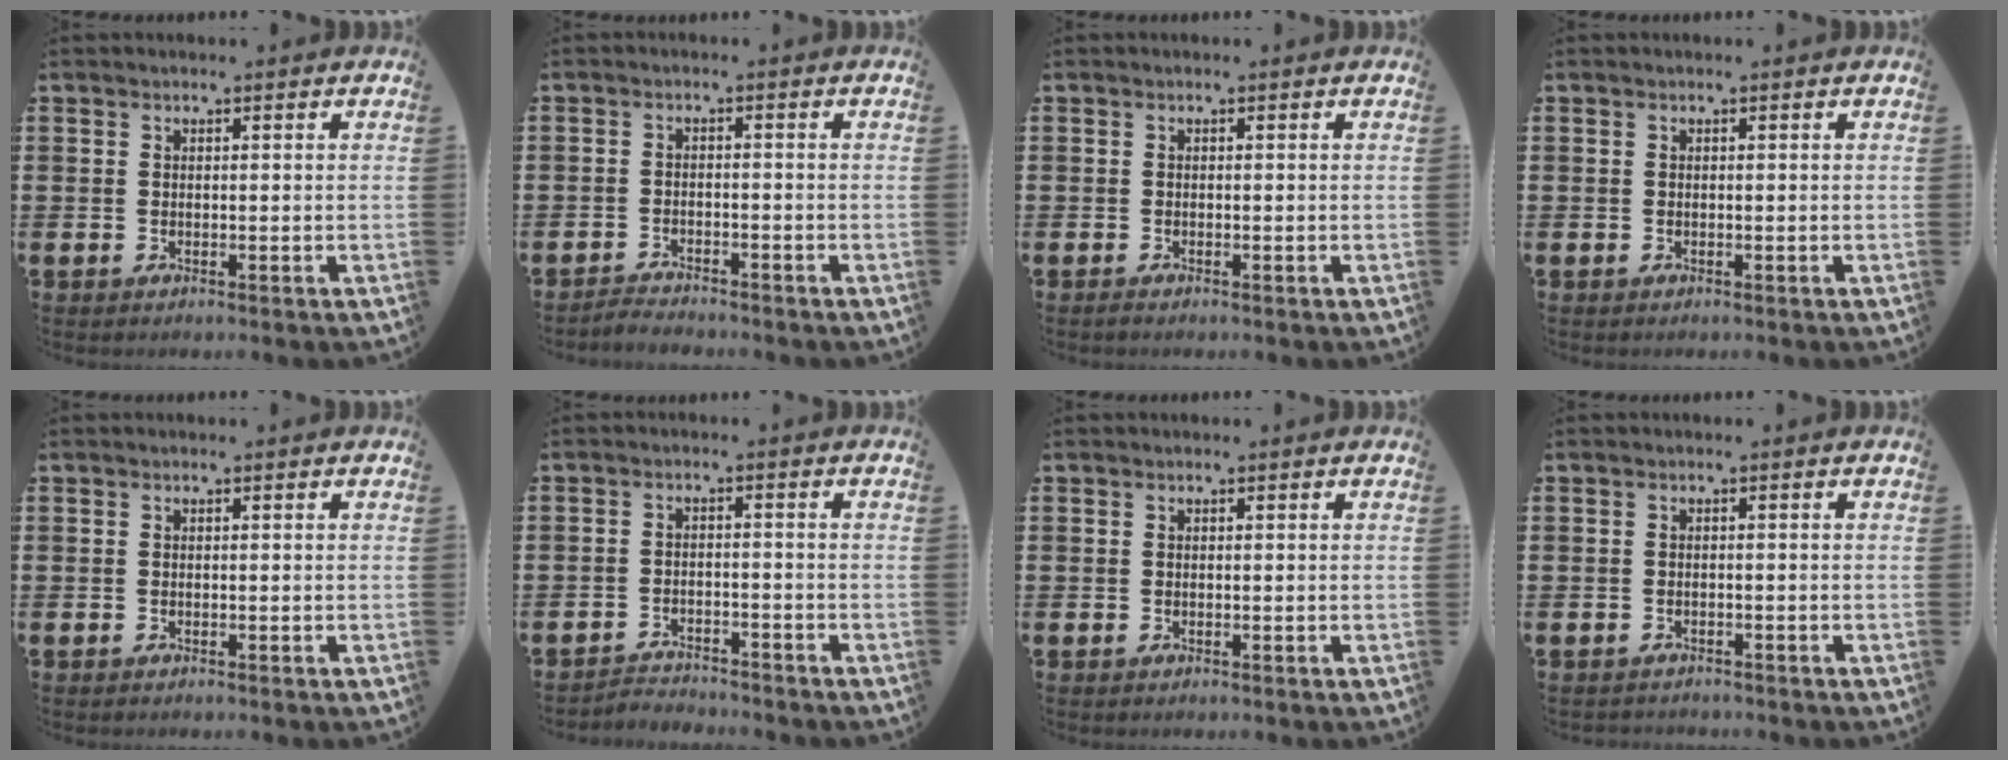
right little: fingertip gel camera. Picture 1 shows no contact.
{"total": 1.8, "force": [-1.8, 0.0, -0.2], "torque": [-0.002, 0.005, -0.038]}
{"total": 0.6, "force": [-0.4, 0.0, 0.4], "torque": [-0.007, -0.002, -0.009]}
{"total": 0.0}
{"total": 0.0}
{"total": 2.4, "force": [-2.4, 0.2, -0.3], "torque": [-0.003, 0.003, -0.054]}
{"total": 0.0}
{"total": 0.7, "force": [-0.6, 0.1, -0.1], "torque": [-0.001, -0.001, -0.014]}